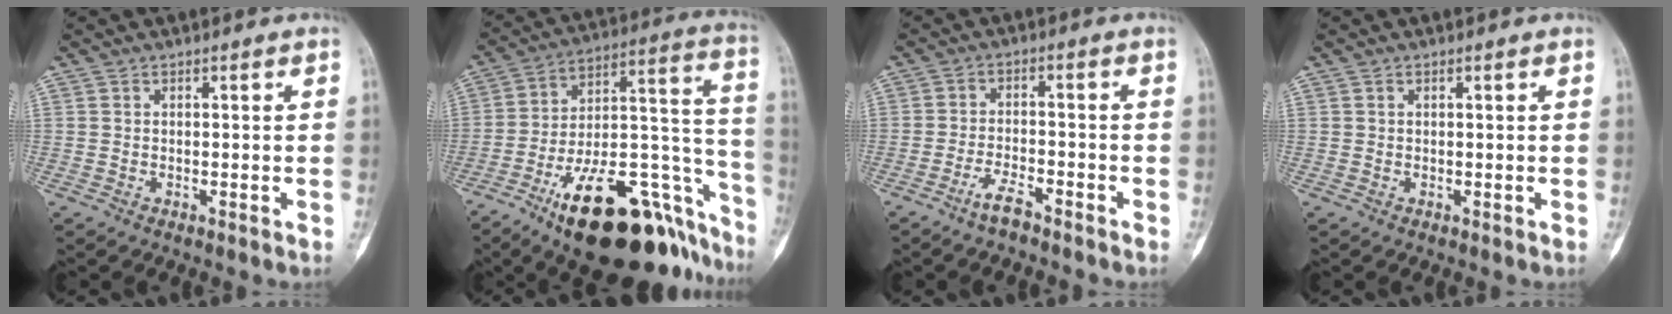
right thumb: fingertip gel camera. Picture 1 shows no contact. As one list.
[{"total": 31.9, "force": [-18.5, 12.7, 22.7], "torque": [-0.237, 0.109, -0.281]}, {"total": 4.2, "force": [-3.4, 1.1, 2.2], "torque": [-0.044, 0.022, -0.065]}, {"total": 0.0}]